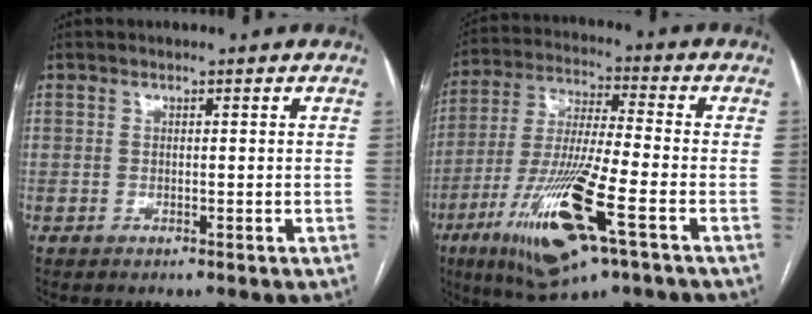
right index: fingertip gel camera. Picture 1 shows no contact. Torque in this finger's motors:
{"motor_torque": [2.14, 0.00, 0.53, 0.21]}